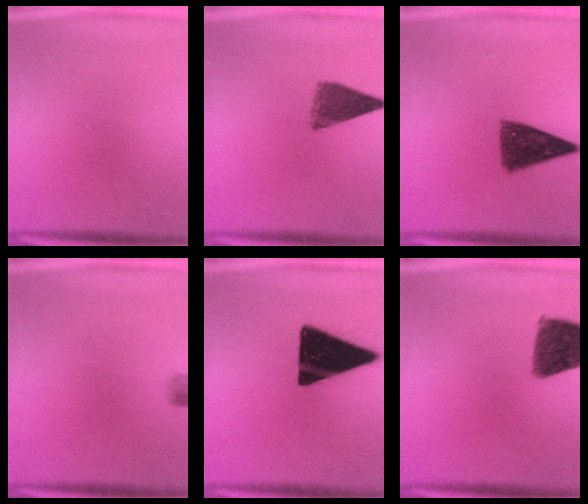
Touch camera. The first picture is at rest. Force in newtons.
{"total": 6.0}
{"total": 9.8}
{"total": 2.2}
{"total": 19.5}
{"total": 10.9}